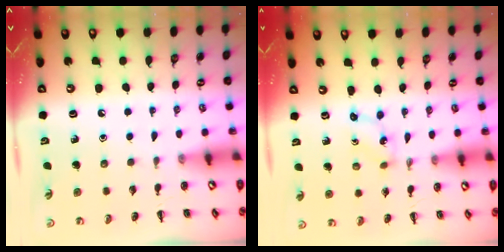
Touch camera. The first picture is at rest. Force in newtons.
{"total": 0.8, "press": 0.8, "slide": 0.3}